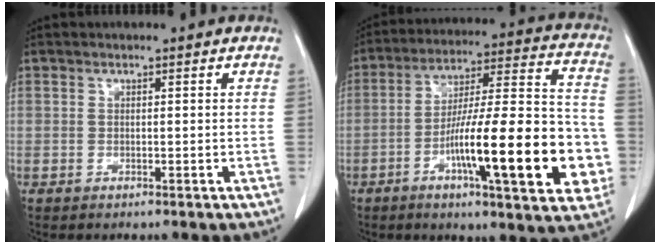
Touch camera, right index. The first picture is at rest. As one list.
[{"total": 22.3, "force": [-6.6, 3.5, 21.1], "torque": [-0.288, 0.011, -0.095]}]